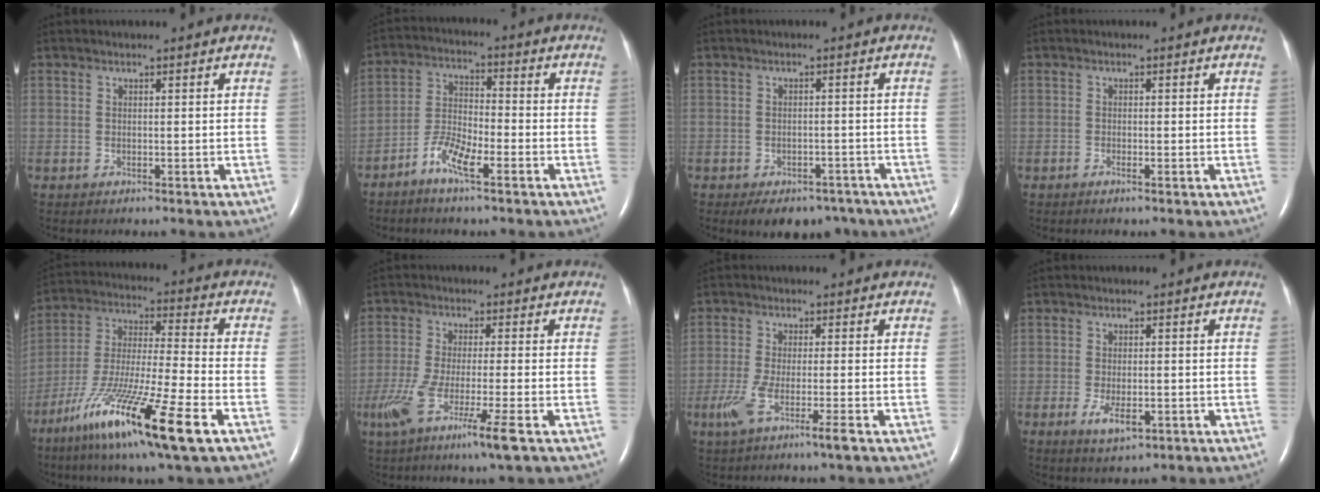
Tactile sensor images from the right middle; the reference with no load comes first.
{"total": 6.9, "force": [-4.1, 1.5, 5.3], "torque": [-0.109, 0.001, -0.080]}
{"total": 8.3, "force": [-6.4, 4.4, 3.0], "torque": [-0.033, 0.008, -0.082]}
{"total": 0.8, "force": [-0.5, 0.0, 0.7], "torque": [-0.014, 0.000, -0.007]}
{"total": 20.4, "force": [-10.5, 1.2, 17.4], "torque": [-0.334, -0.051, -0.188]}
{"total": 9.9, "force": [-5.0, -0.2, 8.6], "torque": [-0.168, -0.033, -0.091]}
{"total": 5.9, "force": [-2.9, 0.0, 5.1], "torque": [-0.103, -0.016, -0.056]}
{"total": 4.2, "force": [-1.7, 1.6, 3.6], "torque": [-0.069, -0.005, -0.021]}